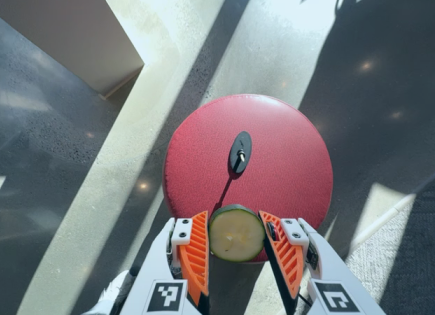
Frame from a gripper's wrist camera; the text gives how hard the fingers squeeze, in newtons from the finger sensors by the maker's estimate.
{"total": 9.5, "left": 9.6, "right": 9.4}